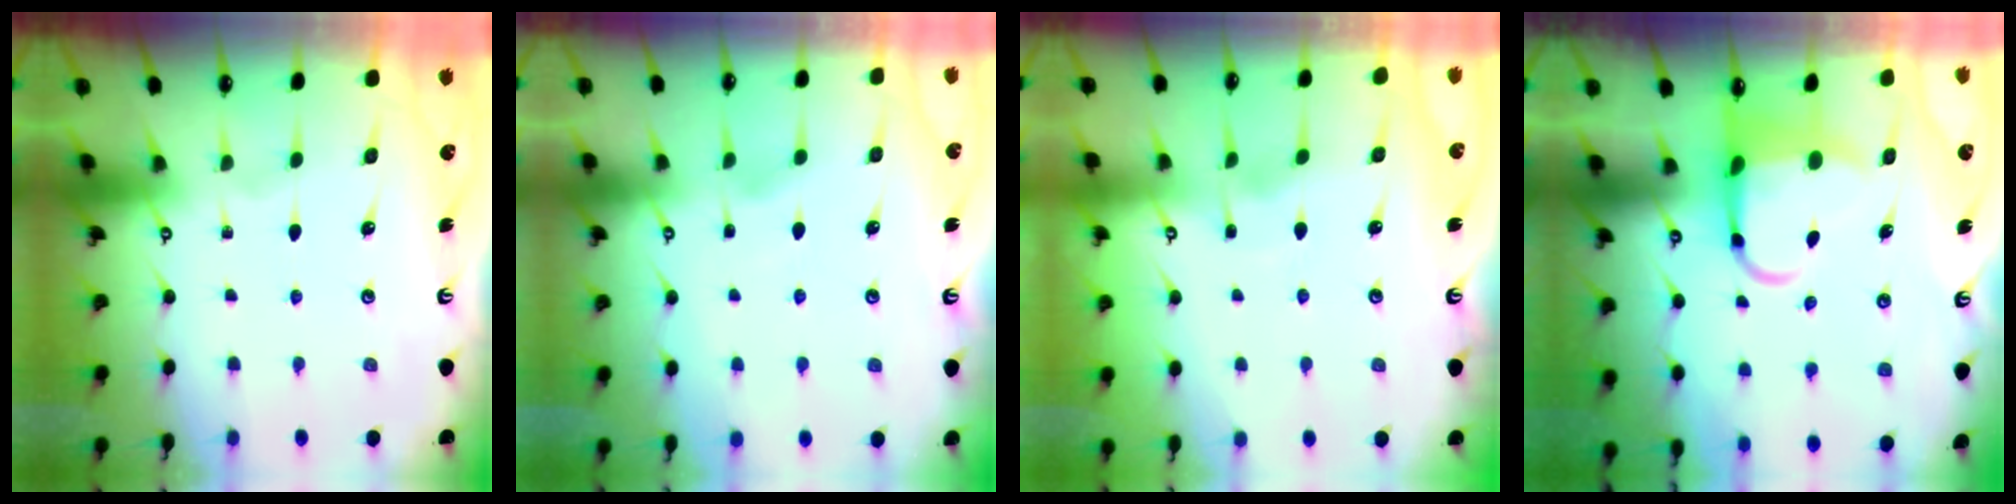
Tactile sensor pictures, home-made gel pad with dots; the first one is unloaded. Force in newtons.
{"total": 2.1, "press": 2.1, "slide": 0.3}
{"total": 3.0, "press": 2.9, "slide": 0.4}
{"total": 6.1, "press": 6.0, "slide": 1.3}